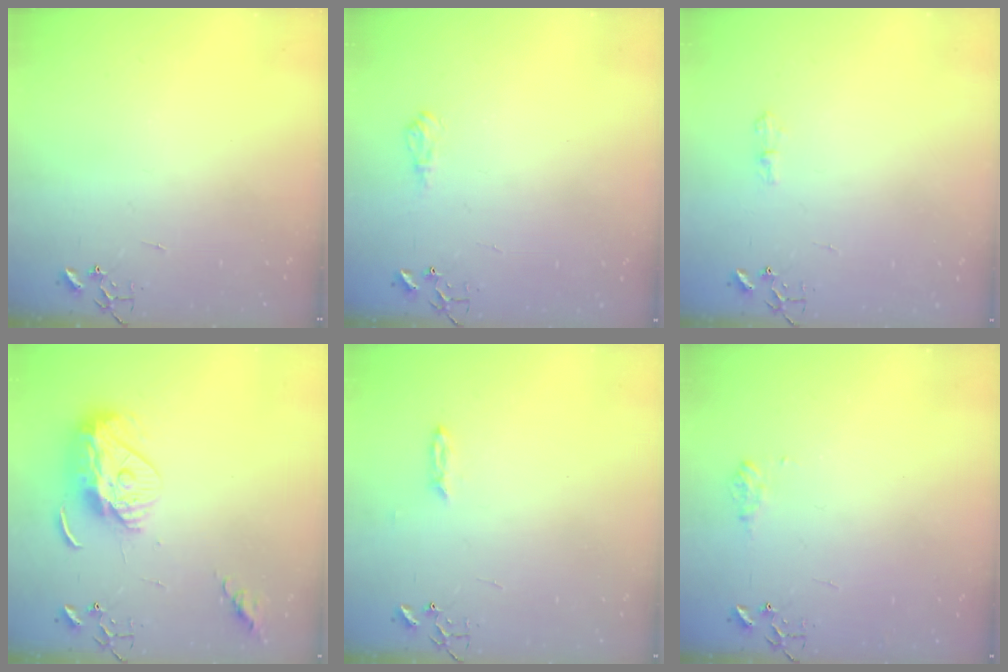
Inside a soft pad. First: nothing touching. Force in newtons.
{"total": 8.2, "press": 8.2, "slide": 0.9}
{"total": 6.1, "press": 6.1, "slide": 0.6}
{"total": 12.3, "press": 12.2, "slide": 1.1}
{"total": 2.3, "press": 2.2, "slide": 0.4}
{"total": 6.9, "press": 6.8, "slide": 1.0}